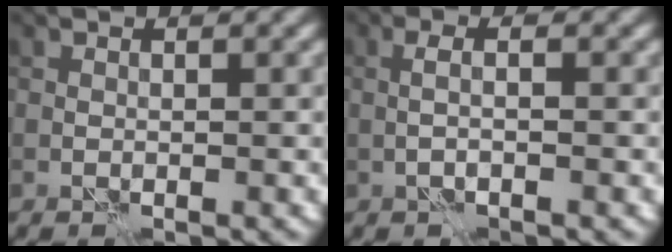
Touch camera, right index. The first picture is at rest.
{"total": 1.6, "force": [-0.2, 0.2, 1.6], "torque": [-0.036, 0.004, -0.007]}